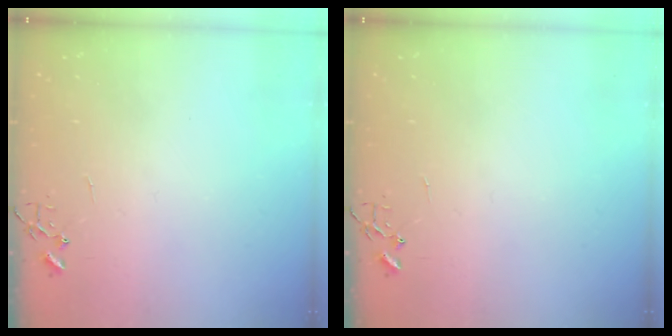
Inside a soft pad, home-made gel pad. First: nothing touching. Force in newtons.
{"total": 0.0}